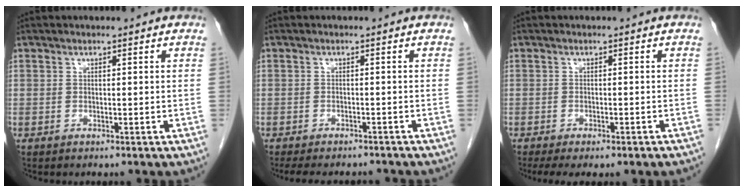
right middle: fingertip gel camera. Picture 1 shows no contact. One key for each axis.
{"total": 8.7, "fx": -7.8, "fy": 2.5, "fz": 3.0, "tx": -0.045, "ty": -0.005, "tz": -0.101}
{"total": 7.0, "fx": -5.5, "fy": 1.4, "fz": 4.1, "tx": -0.052, "ty": -0.004, "tz": -0.072}